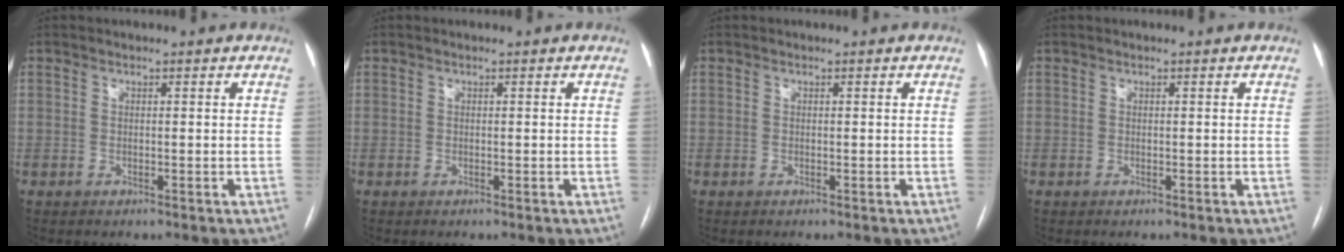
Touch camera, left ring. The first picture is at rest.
{"total": 0.0}
{"total": 0.0}
{"total": 0.0}